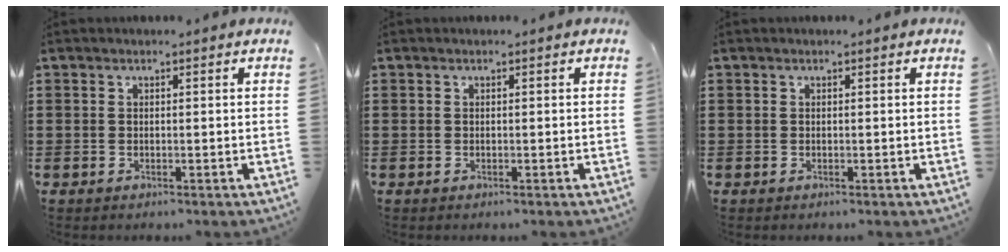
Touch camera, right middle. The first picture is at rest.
{"total": 0.0}
{"total": 0.0}